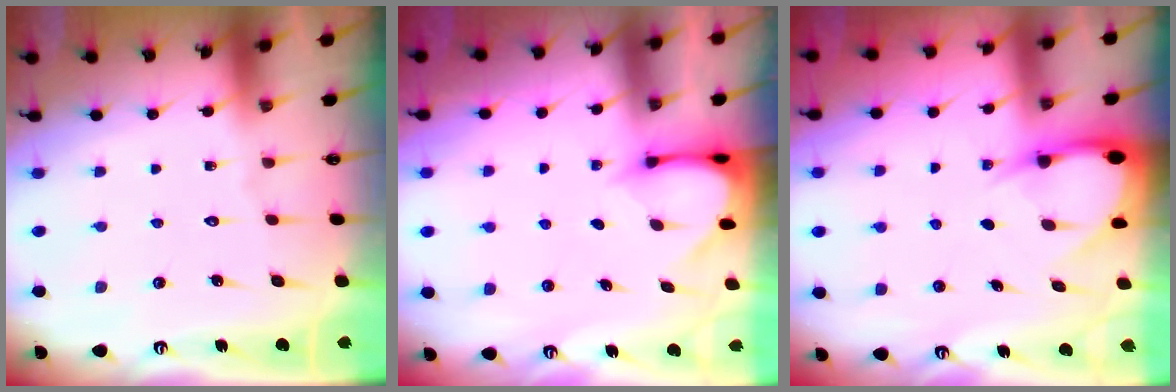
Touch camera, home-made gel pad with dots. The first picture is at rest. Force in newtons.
{"total": 3.0, "press": 2.9, "slide": 0.4}
{"total": 5.0, "press": 5.0, "slide": 0.8}